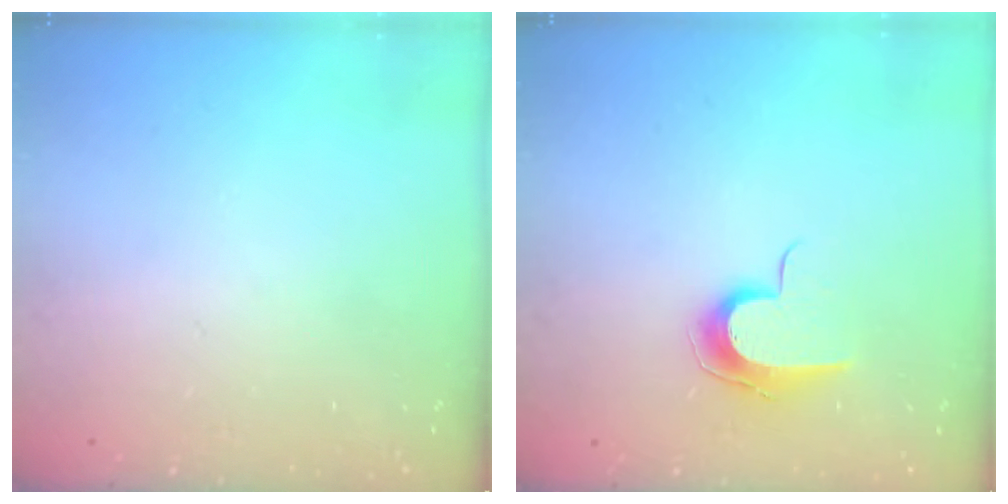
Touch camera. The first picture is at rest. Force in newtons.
{"total": 8.9, "press": 8.9, "slide": 0.9}